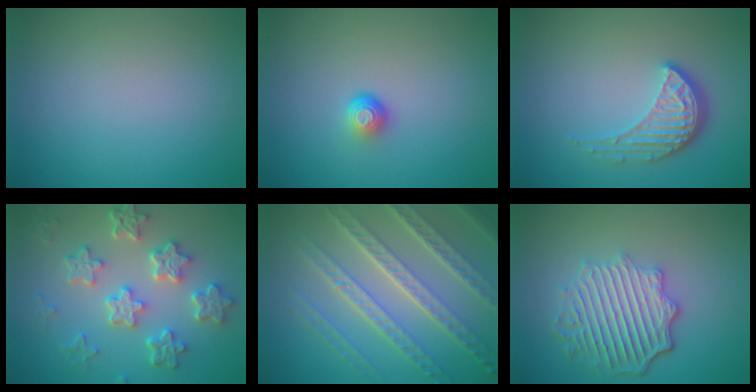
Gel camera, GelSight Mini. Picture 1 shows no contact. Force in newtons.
{"total": 1.7, "press": 1.1, "slide": 1.3}
{"total": 4.0, "press": 3.0, "slide": 2.7}
{"total": 6.2, "press": 4.9, "slide": 3.9}
{"total": 7.8, "press": 5.5, "slide": 5.6}
{"total": 6.0, "press": 4.7, "slide": 3.8}